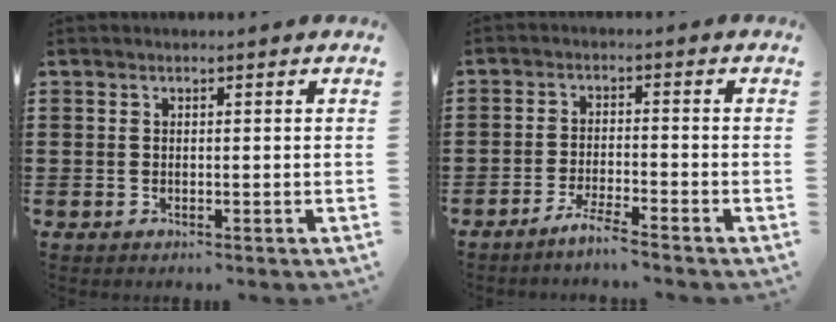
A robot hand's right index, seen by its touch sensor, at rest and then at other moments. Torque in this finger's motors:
{"motor_torque": [2.14, 0.00, 0.05, 0.04]}